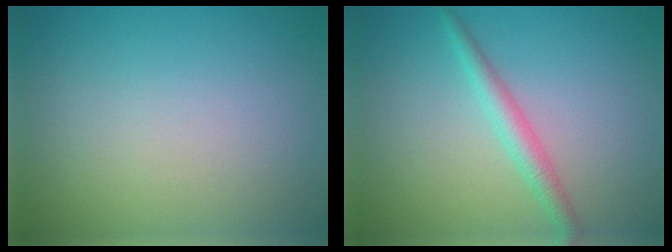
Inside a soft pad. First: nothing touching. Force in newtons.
{"total": 2.3, "press": 2.3, "slide": 0.0}